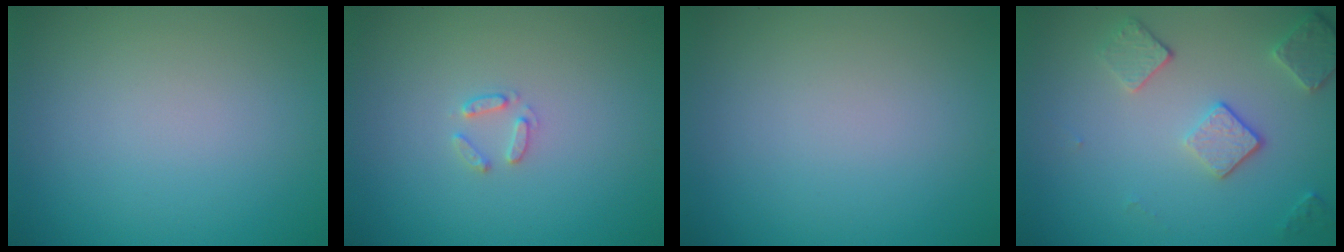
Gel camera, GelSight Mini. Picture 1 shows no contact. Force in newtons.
{"total": 1.1, "press": 1.1, "slide": 0.2}
{"total": 0.0}
{"total": 3.7, "press": 2.9, "slide": 2.2}